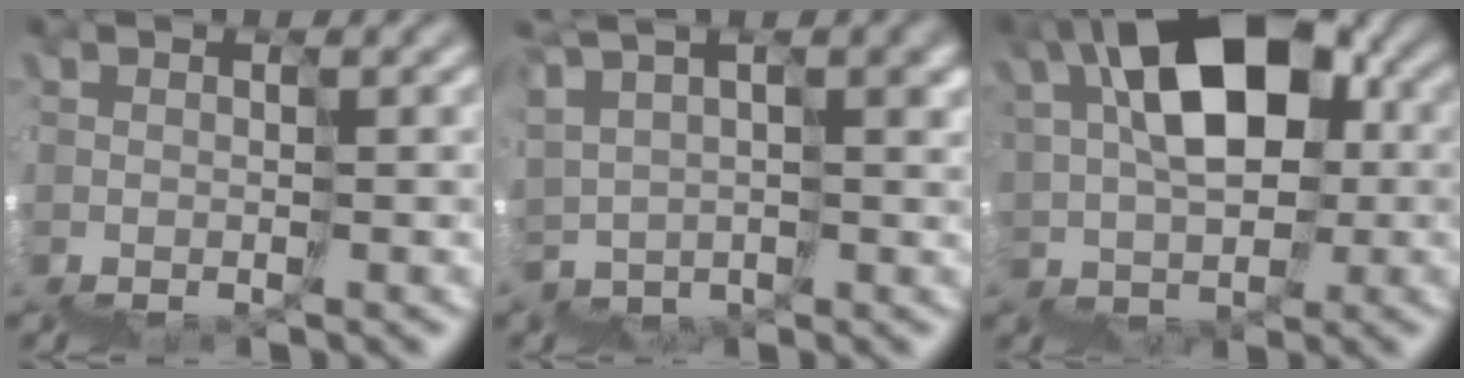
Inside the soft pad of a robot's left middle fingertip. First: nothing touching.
{"total": 4.6, "force": [4.3, 1.1, 1.0], "torque": [-0.033, 0.030, 0.074]}
{"total": 8.9, "force": [5.6, 4.9, 5.0], "torque": [-0.065, 0.054, 0.080]}